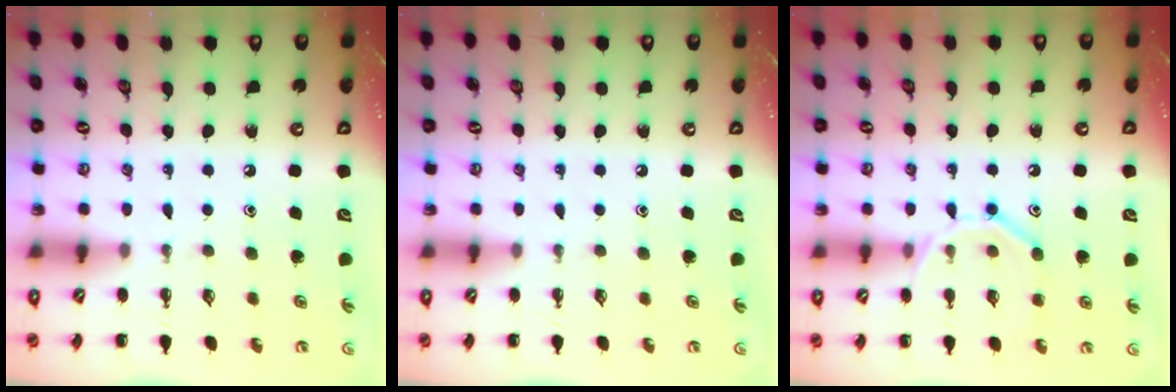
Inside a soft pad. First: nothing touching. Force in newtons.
{"total": 0.0}
{"total": 11.6, "press": 11.5, "slide": 1.4}